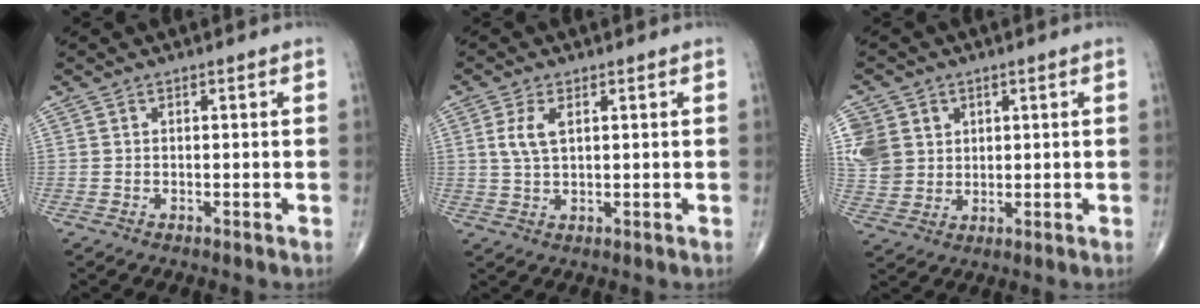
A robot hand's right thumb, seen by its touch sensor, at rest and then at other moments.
{"total": 4.3, "force": [1.3, 2.0, 3.5], "torque": [-0.077, 0.000, 0.028]}
{"total": 11.3, "force": [3.1, 9.8, 4.6], "torque": [-0.095, 0.008, 0.076]}